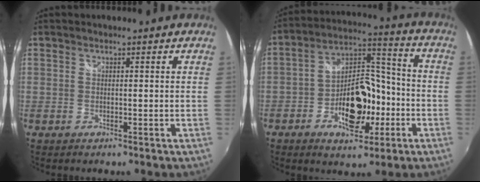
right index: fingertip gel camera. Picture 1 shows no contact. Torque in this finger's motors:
{"motor_torque": [1.17, 0.97, 0.35, 0.12]}